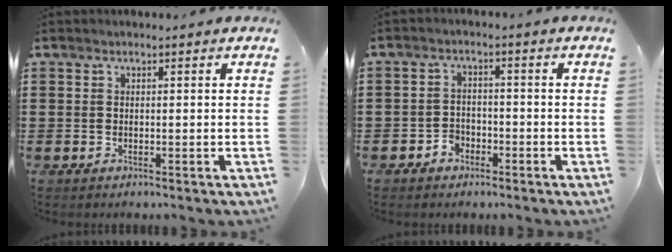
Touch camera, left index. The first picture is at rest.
{"total": 2.7, "force": [-2.1, 1.7, 0.3], "torque": [-0.013, 0.003, -0.045]}